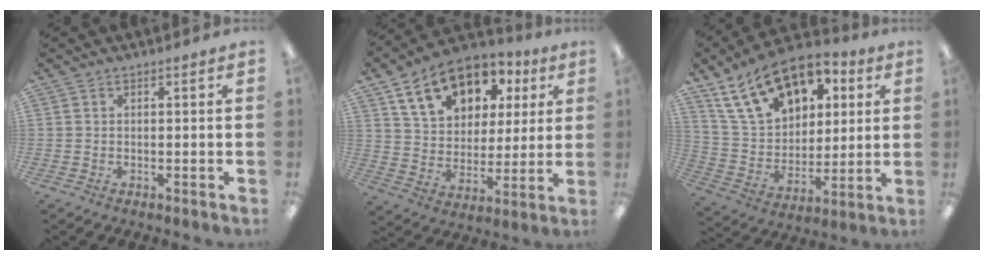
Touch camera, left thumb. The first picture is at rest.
{"total": 16.6, "force": [9.7, 11.1, 7.7], "torque": [-0.135, -0.035, 0.182]}
{"total": 19.8, "force": [11.5, 12.4, 10.4], "torque": [-0.179, -0.043, 0.213]}